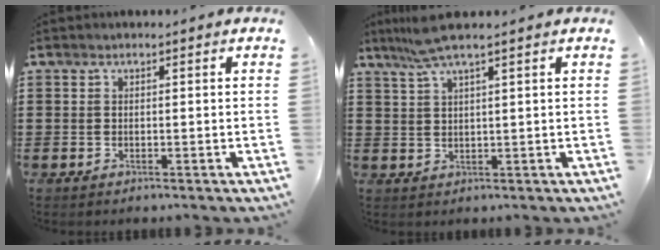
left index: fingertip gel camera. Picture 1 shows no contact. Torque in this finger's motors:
{"motor_torque": [0.59, -0.67, 0.35, 0.14]}